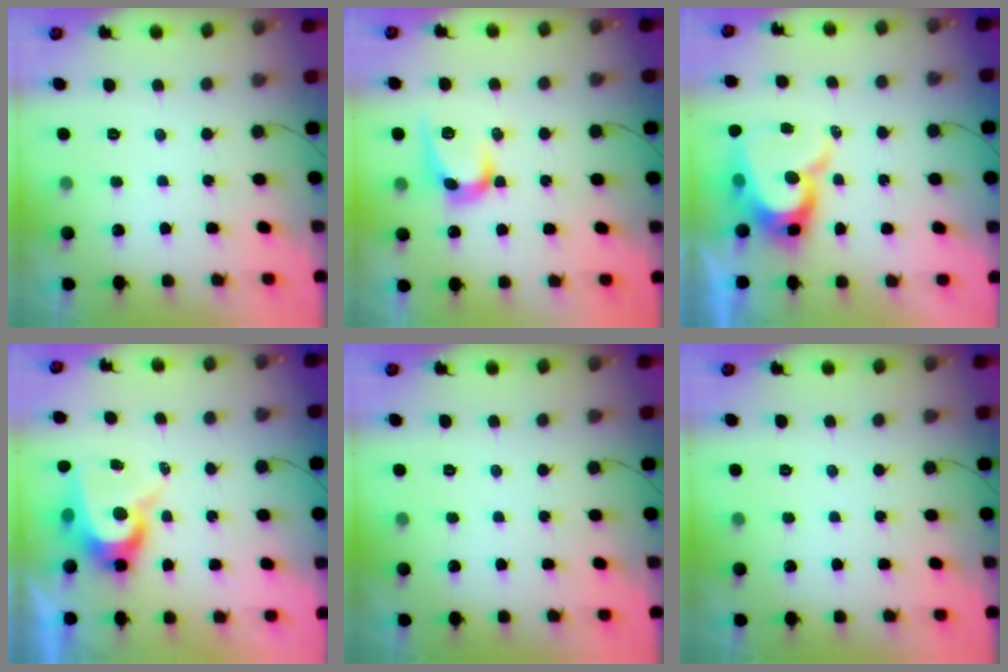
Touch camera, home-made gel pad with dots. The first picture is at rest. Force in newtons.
{"total": 11.0, "press": 11.0, "slide": 0.6}
{"total": 13.6, "press": 13.5, "slide": 1.1}
{"total": 9.7, "press": 9.7, "slide": 0.6}
{"total": 0.0}
{"total": 0.0}